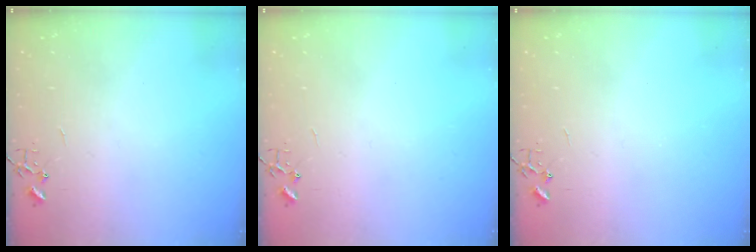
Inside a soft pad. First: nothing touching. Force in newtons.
{"total": 0.0}
{"total": 0.0}